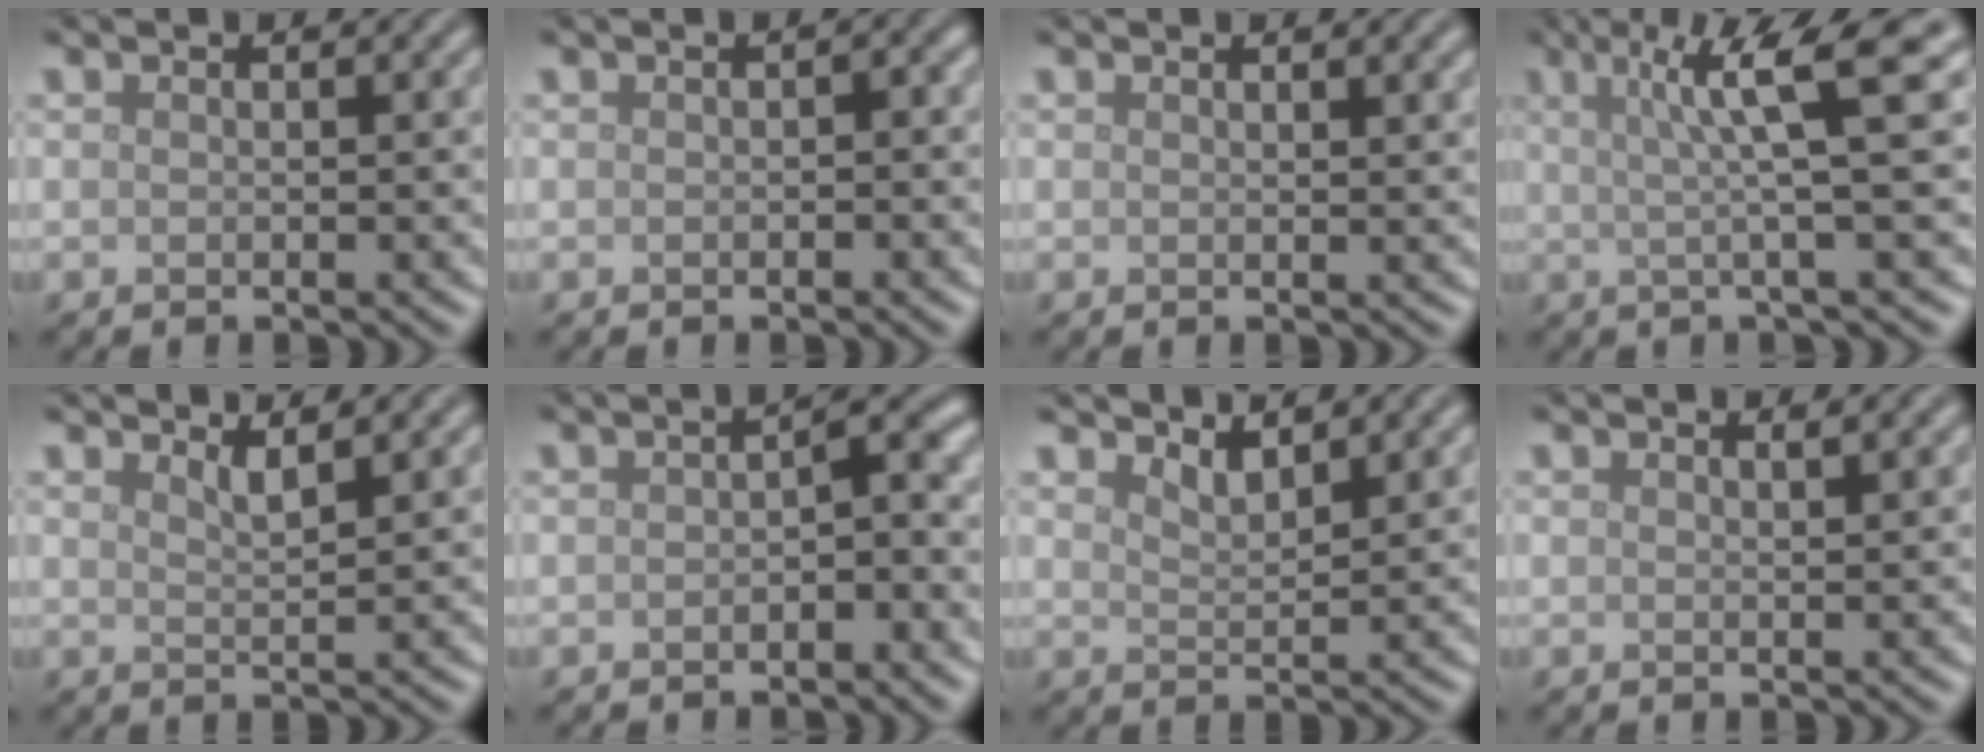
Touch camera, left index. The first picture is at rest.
{"total": 0.9, "force": [0.0, 0.4, 0.8], "torque": [-0.010, 0.002, 0.001]}
{"total": 1.5, "force": [1.0, 0.5, 1.0], "torque": [-0.006, 0.004, 0.013]}
{"total": 7.0, "force": [2.0, 0.8, 6.7], "torque": [-0.106, 0.016, 0.029]}
{"total": 1.9, "force": [1.5, 0.4, 1.0], "torque": [-0.012, 0.000, 0.024]}
{"total": 2.7, "force": [-0.7, 1.1, 2.4], "torque": [-0.031, 0.008, -0.014]}
{"total": 2.1, "force": [1.9, 0.4, 0.9], "torque": [-0.016, -0.005, 0.035]}
{"total": 1.2, "force": [0.9, 0.3, 0.7], "torque": [-0.002, 0.004, 0.012]}